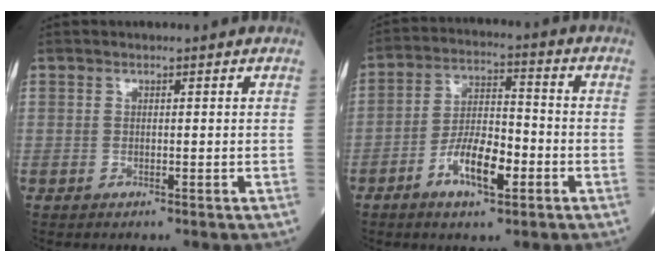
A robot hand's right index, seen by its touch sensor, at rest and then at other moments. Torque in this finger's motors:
{"motor_torque": [0.32, -0.17, 0.20, 0.09]}